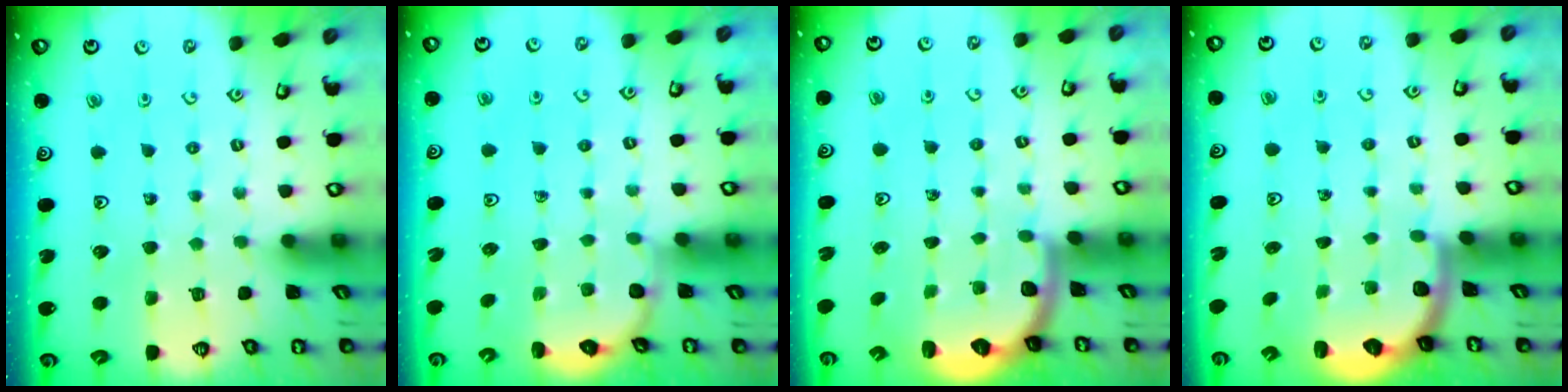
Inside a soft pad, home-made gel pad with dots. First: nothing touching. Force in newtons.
{"total": 3.0, "press": 2.6, "slide": 1.4}
{"total": 2.7, "press": 2.1, "slide": 1.7}
{"total": 2.4, "press": 2.1, "slide": 1.2}